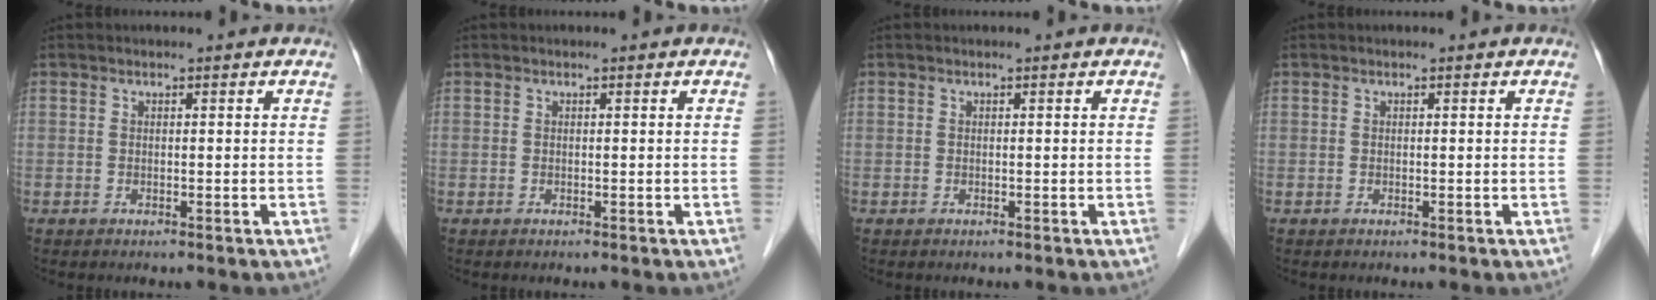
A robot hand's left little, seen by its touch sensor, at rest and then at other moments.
{"total": 0.0}
{"total": 0.0}
{"total": 0.0}